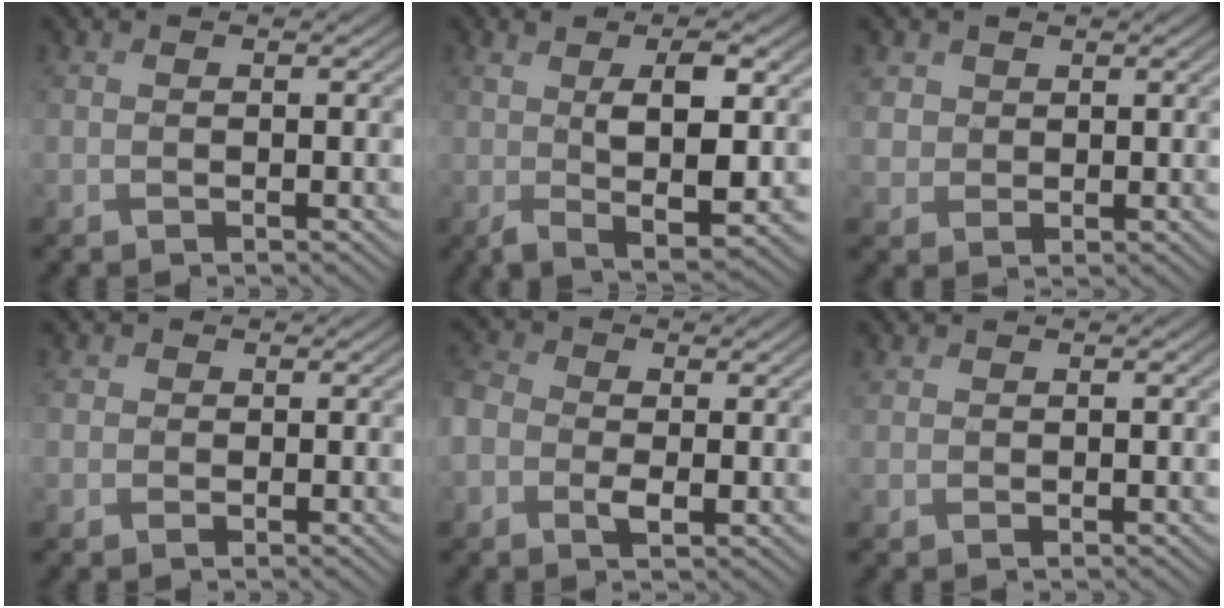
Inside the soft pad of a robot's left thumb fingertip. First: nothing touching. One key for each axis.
{"total": 7.2, "fx": 1.2, "fy": 2.4, "fz": 6.7, "tx": -0.130, "ty": -0.008, "tz": 0.024}
{"total": 2.6, "fx": 1.2, "fy": 2.3, "fz": 0.5, "tx": -0.025, "ty": -0.004, "tz": 0.025}
{"total": 1.5, "fx": 0.3, "fy": 1.5, "fz": 0.2, "tx": -0.001, "ty": -0.001, "tz": 0.003}
{"total": 5.8, "fx": -0.9, "fy": 4.2, "fz": 3.9, "tx": -0.101, "ty": 0.001, "tz": -0.030}
{"total": 0.8, "fx": 0.7, "fy": 0.3, "fz": 0.1, "tx": -0.004, "ty": 0.000, "tz": 0.017}